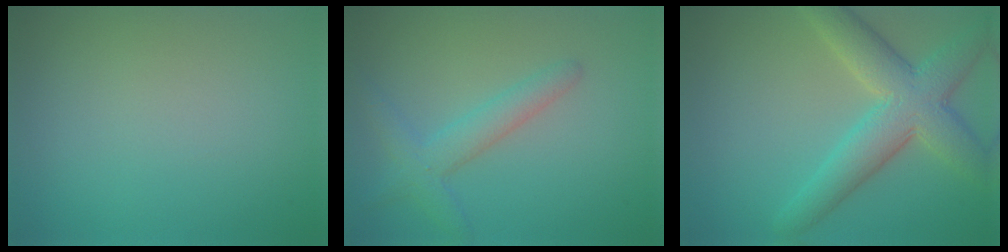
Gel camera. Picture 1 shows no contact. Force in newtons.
{"total": 2.8, "press": 2.8, "slide": 0.1}
{"total": 6.6, "press": 6.5, "slide": 0.3}